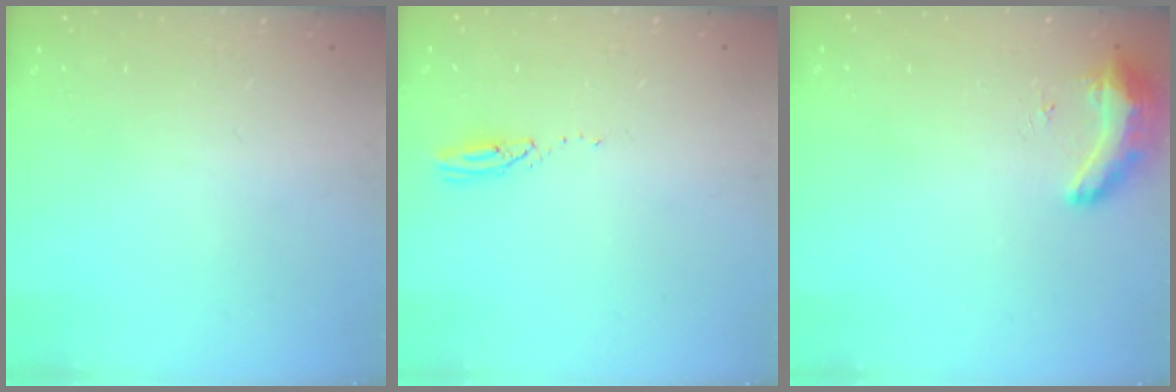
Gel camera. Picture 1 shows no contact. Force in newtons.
{"total": 3.0, "press": 3.0, "slide": 0.1}
{"total": 8.4, "press": 8.3, "slide": 1.3}